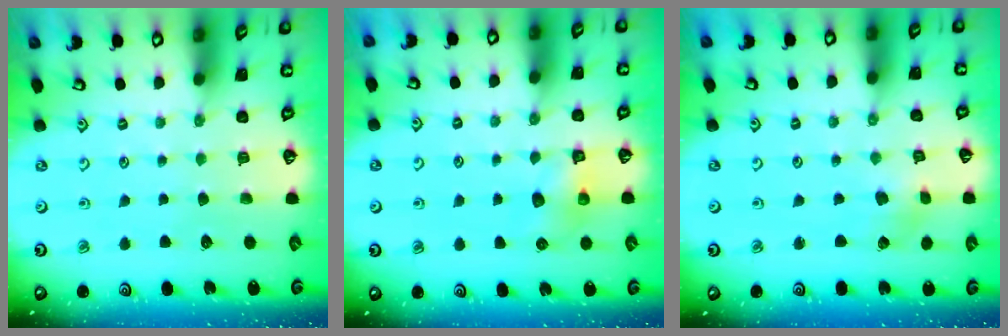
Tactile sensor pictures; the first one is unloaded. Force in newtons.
{"total": 6.8, "press": 6.8, "slide": 0.2}
{"total": 2.4, "press": 2.3, "slide": 0.6}